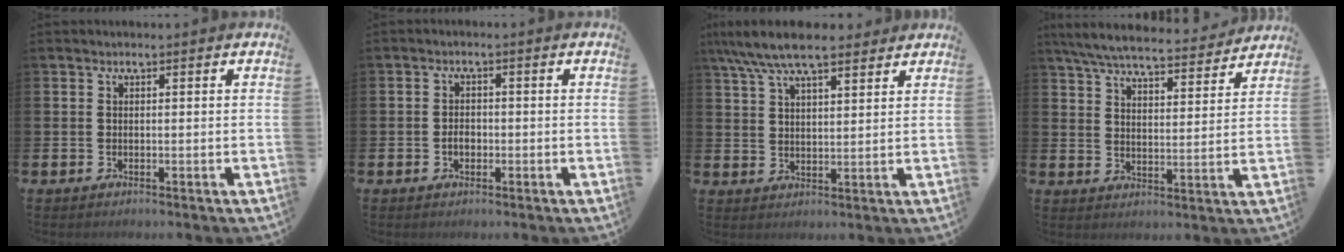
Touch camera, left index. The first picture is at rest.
{"total": 2.0, "force": [-0.5, 1.4, 1.3], "torque": [-0.014, 0.001, -0.014]}
{"total": 7.9, "force": [7.0, 1.8, 3.3], "torque": [-0.090, -0.016, 0.129]}
{"total": 7.1, "force": [6.7, 1.0, 2.1], "torque": [-0.065, -0.043, 0.117]}